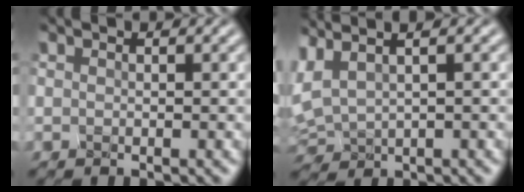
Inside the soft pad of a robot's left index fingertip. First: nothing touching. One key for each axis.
{"total": 2.8, "fx": 2.4, "fy": 0.5, "fz": 1.2, "tx": -0.056, "ty": 0.027, "tz": 0.064}